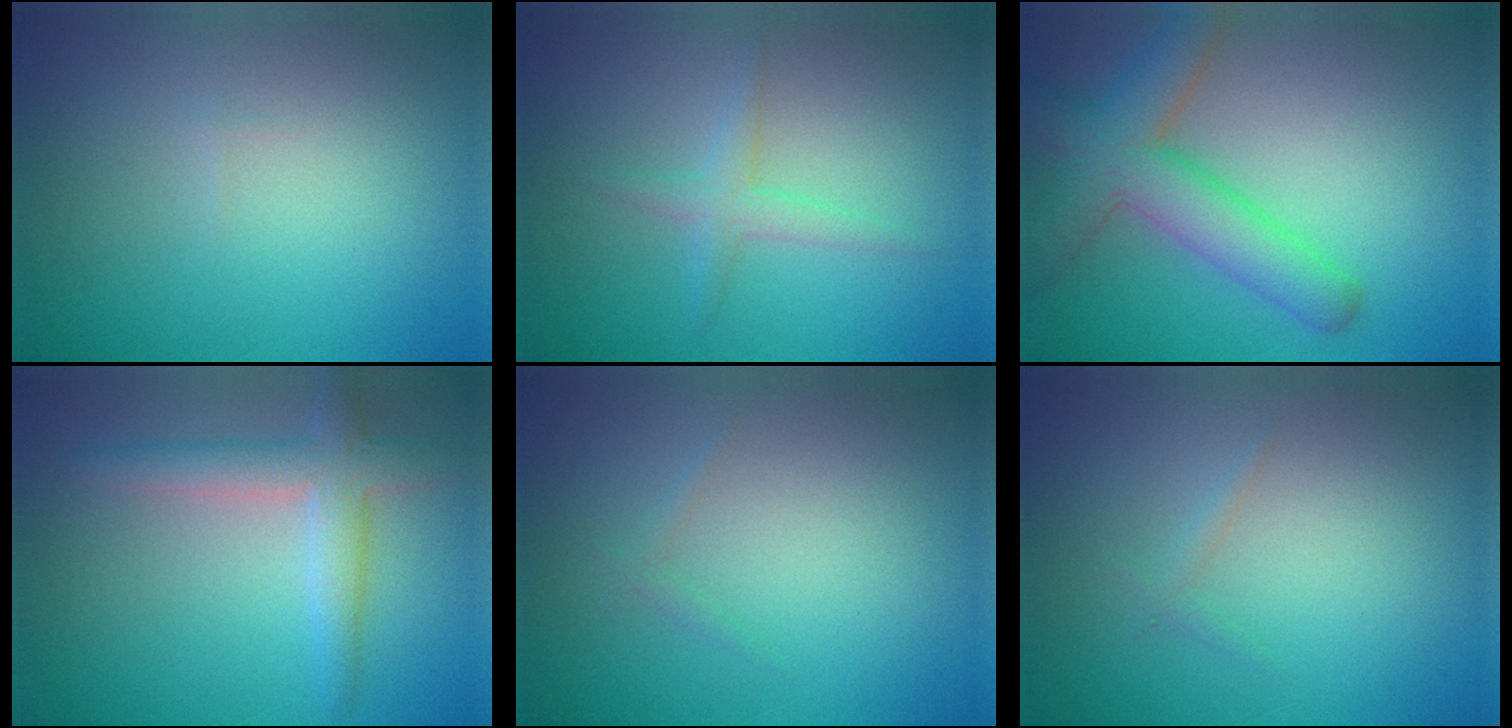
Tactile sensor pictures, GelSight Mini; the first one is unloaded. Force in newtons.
{"total": 1.8, "press": 1.8, "slide": 0.1}
{"total": 6.5, "press": 6.4, "slide": 0.3}
{"total": 3.7, "press": 3.7, "slide": 0.2}
{"total": 0.6, "press": 0.6, "slide": 0.0}
{"total": 0.7, "press": 0.7, "slide": 0.1}